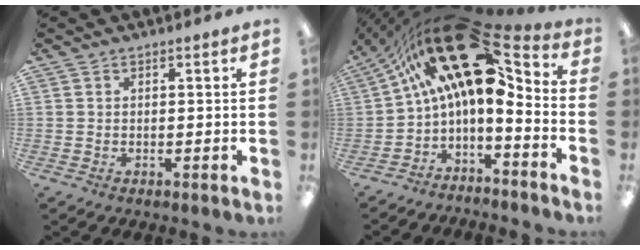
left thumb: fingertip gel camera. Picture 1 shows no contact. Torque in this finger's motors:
{"motor_torque": [-0.34, 2.65, 2.78, -0.01, 0.36]}